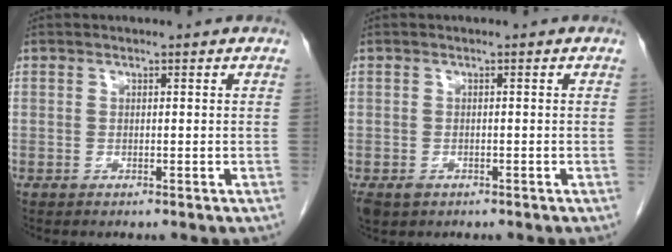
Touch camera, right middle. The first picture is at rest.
{"total": 3.2, "force": [-1.9, 2.2, 1.3], "torque": [-0.027, -0.004, -0.029]}